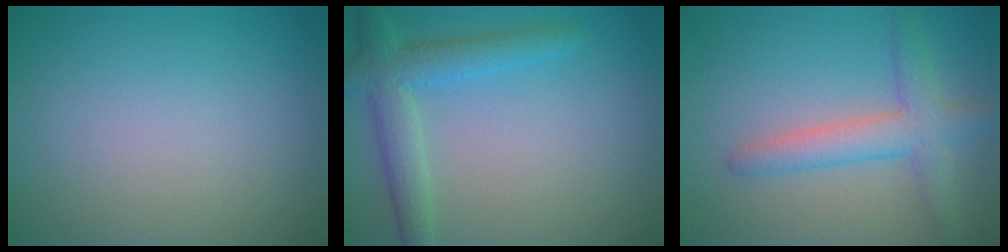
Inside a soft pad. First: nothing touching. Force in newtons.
{"total": 4.0, "press": 4.0, "slide": 0.1}
{"total": 4.0, "press": 4.0, "slide": 0.3}